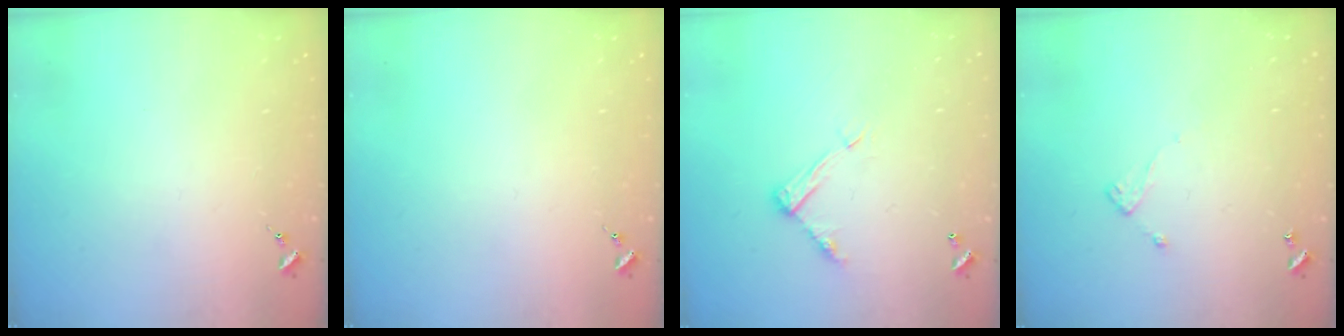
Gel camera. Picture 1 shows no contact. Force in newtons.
{"total": 0.0}
{"total": 9.2, "press": 9.2, "slide": 0.1}
{"total": 5.8, "press": 5.8, "slide": 0.5}